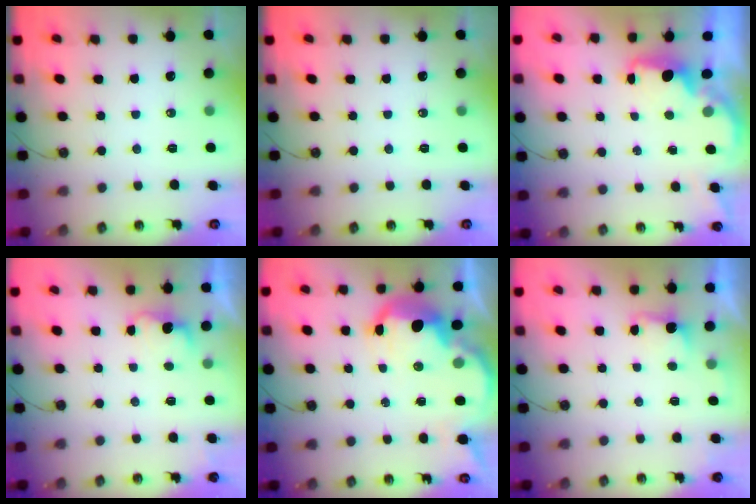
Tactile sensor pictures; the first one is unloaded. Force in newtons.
{"total": 0.0}
{"total": 1.9, "press": 1.8, "slide": 0.6}
{"total": 2.3, "press": 2.2, "slide": 0.8}
{"total": 9.8, "press": 9.8, "slide": 0.6}
{"total": 1.4, "press": 1.1, "slide": 0.9}